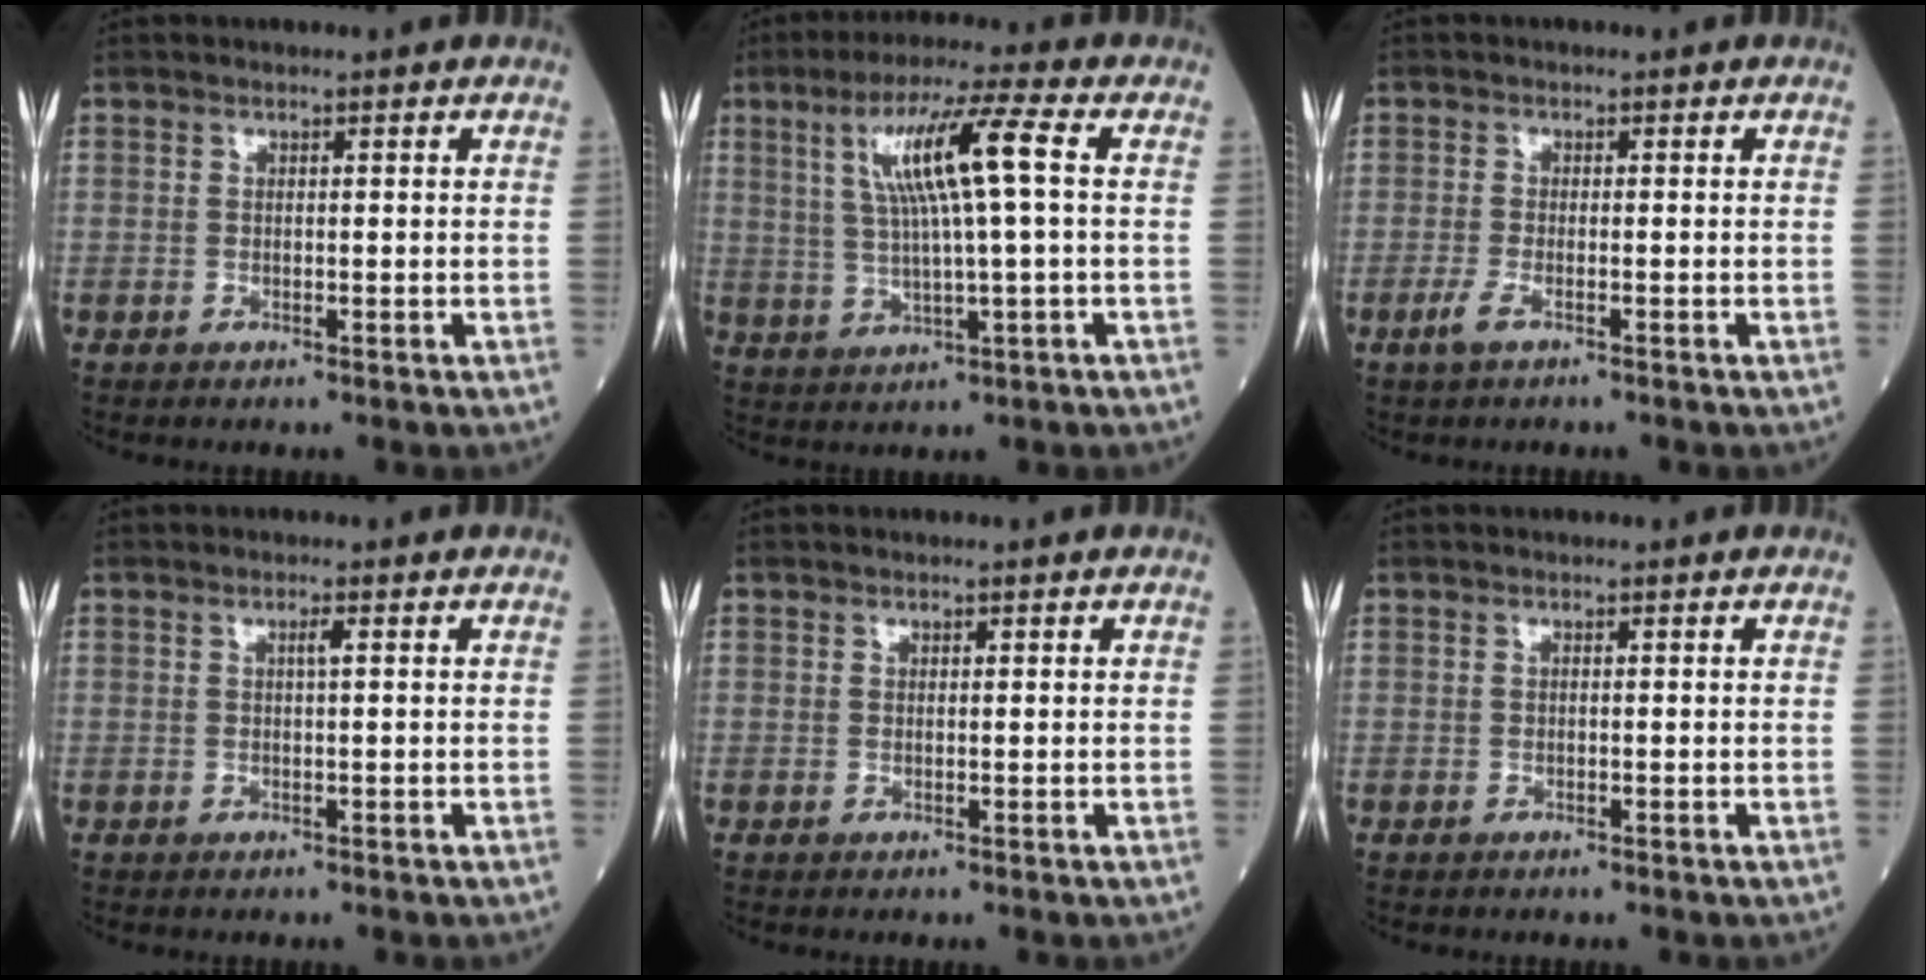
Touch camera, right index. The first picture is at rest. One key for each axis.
{"total": 10.7, "fx": 2.5, "fy": -0.1, "fz": 10.4, "tx": -0.194, "ty": 0.015, "tz": 0.047}
{"total": 2.1, "fx": -1.3, "fy": 0.3, "fz": 1.6, "tx": -0.042, "ty": -0.005, "tz": -0.029}
{"total": 1.0, "fx": 0.3, "fy": -0.1, "fz": 1.0, "tx": -0.019, "ty": 0.002, "tz": 0.003}
{"total": 0.0}
{"total": 0.0}